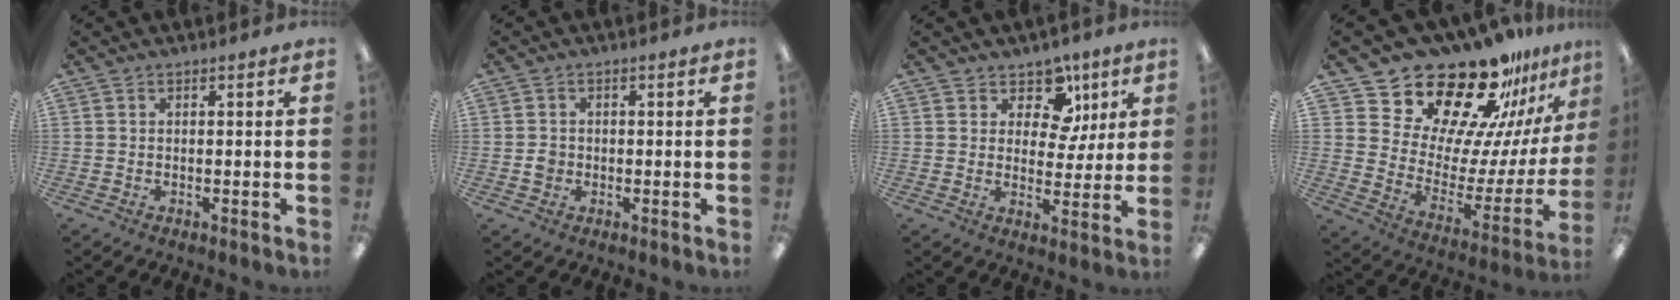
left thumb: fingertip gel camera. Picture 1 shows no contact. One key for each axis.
{"total": 2.4, "fx": -0.3, "fy": 2.2, "fz": 0.9, "tx": -0.008, "ty": 0.000, "tz": -0.010}
{"total": 10.4, "fx": 5.6, "fy": 7.2, "fz": 4.9, "tx": -0.075, "ty": -0.024, "tz": 0.104}
{"total": 25.4, "fx": 20.5, "fy": 10.9, "fz": 10.2, "tx": -0.151, "ty": -0.159, "tz": 0.365}